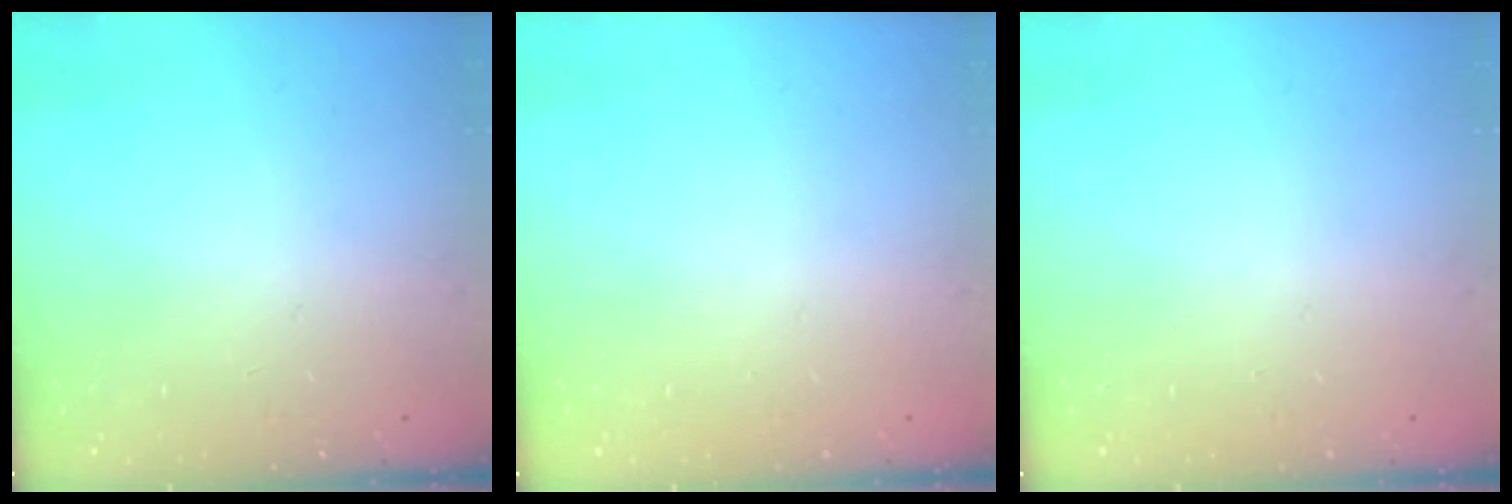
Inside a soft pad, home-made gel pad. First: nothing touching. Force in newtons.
{"total": 0.0}
{"total": 0.0}